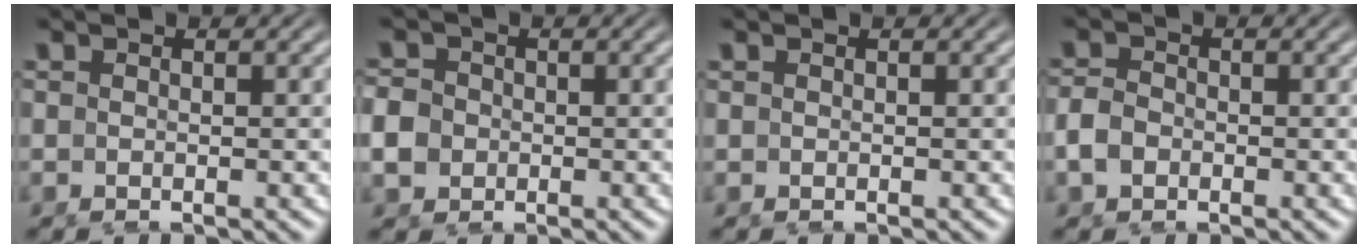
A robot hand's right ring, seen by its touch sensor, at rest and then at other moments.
{"total": 2.1, "force": [-0.3, 1.9, 1.0], "torque": [-0.030, -0.006, -0.002]}
{"total": 0.0}
{"total": 1.4, "force": [-0.6, 0.9, 0.8], "torque": [-0.027, -0.006, -0.008]}